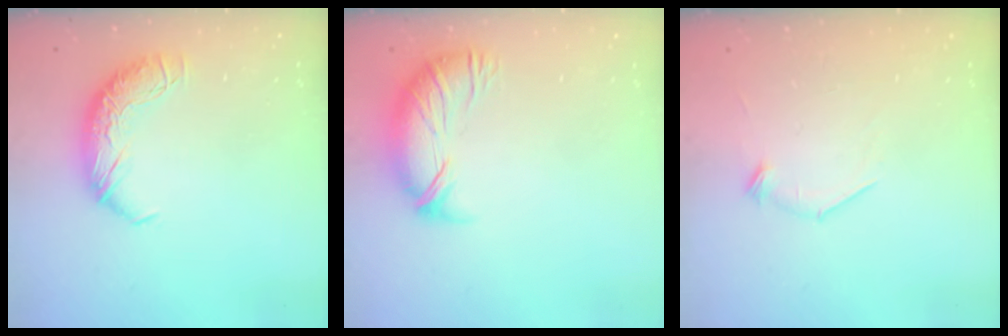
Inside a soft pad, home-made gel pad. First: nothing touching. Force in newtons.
{"total": 3.9, "press": 3.4, "slide": 2.0}
{"total": 5.9, "press": 5.8, "slide": 1.3}